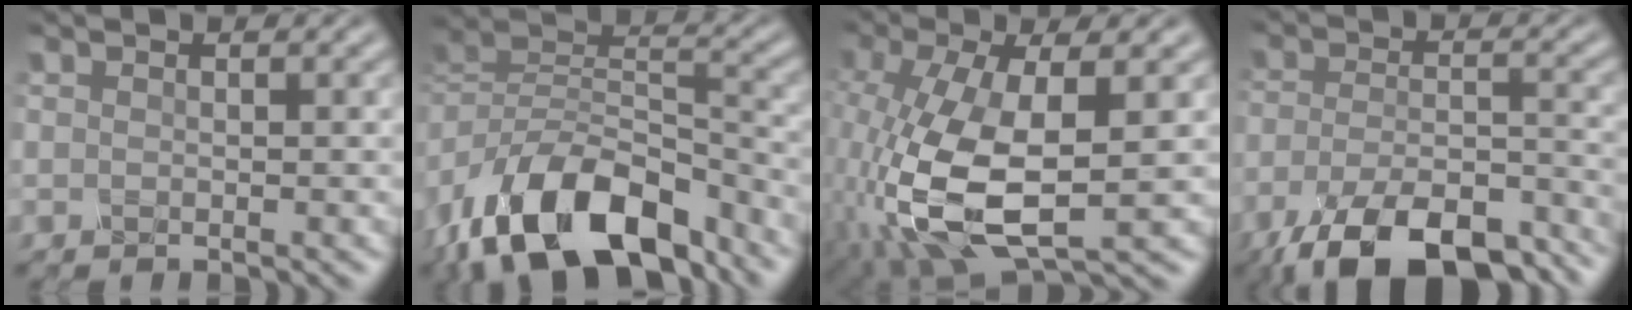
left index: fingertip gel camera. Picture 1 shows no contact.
{"total": 15.0, "force": [-10.1, 7.1, 8.4], "torque": [-0.162, 0.015, -0.196]}
{"total": 11.1, "force": [-3.0, 4.7, 9.5], "torque": [-0.222, -0.016, -0.059]}
{"total": 12.5, "force": [-9.1, 4.1, 7.5], "torque": [-0.136, -0.018, -0.155]}